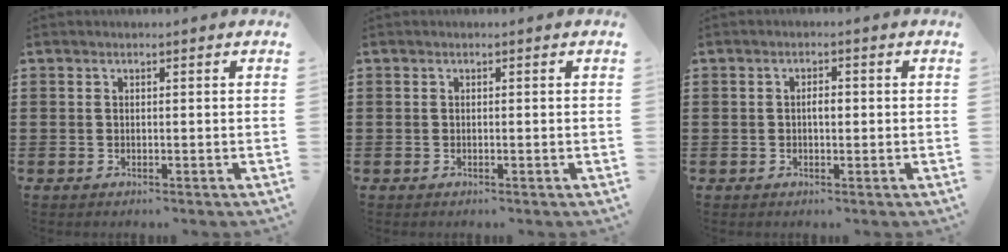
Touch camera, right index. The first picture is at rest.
{"total": 0.0}
{"total": 1.9, "force": [0.0, 0.7, 1.8], "torque": [-0.033, 0.004, -0.003]}